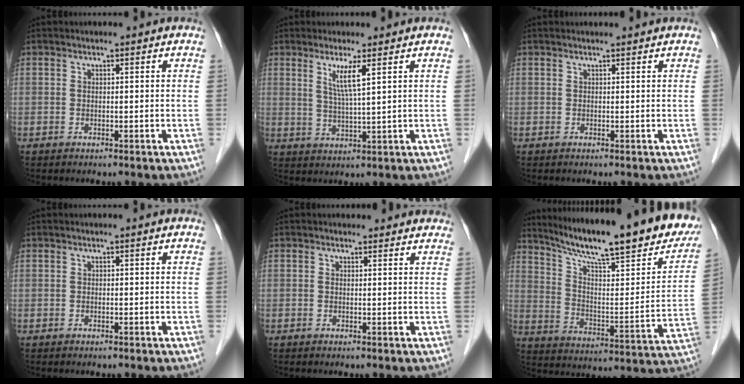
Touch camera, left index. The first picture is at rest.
{"total": 4.4, "force": [2.0, -0.6, 3.9], "torque": [-0.077, -0.011, 0.041]}
{"total": 1.4, "force": [1.4, -0.1, 0.2], "torque": [-0.007, 0.008, 0.021]}
{"total": 0.0}
{"total": 3.2, "force": [2.9, 1.3, 0.5], "torque": [-0.005, 0.008, 0.020]}
{"total": 26.9, "force": [21.4, 3.4, 15.9], "torque": [-0.249, -0.033, 0.297]}